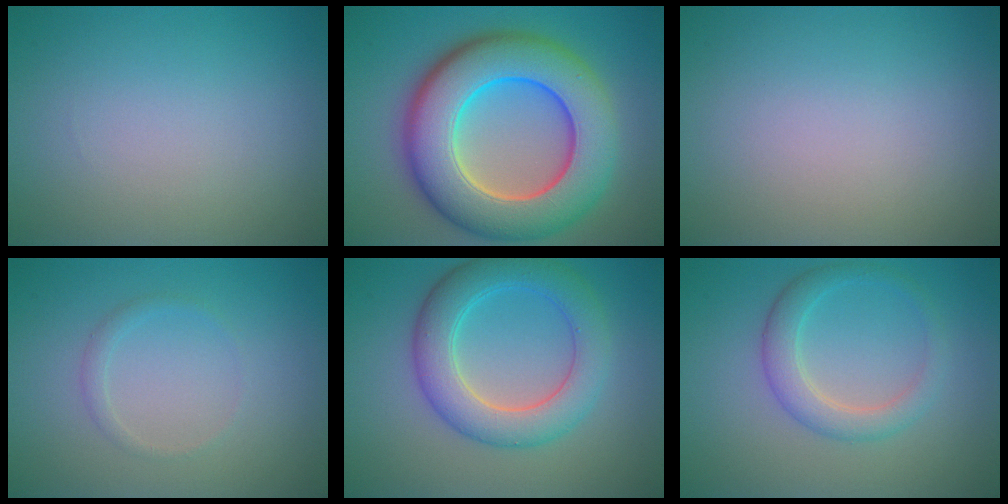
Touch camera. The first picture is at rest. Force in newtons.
{"total": 12.6, "press": 12.5, "slide": 0.8}
{"total": 0.0}
{"total": 0.9, "press": 0.9, "slide": 0.0}
{"total": 6.0, "press": 6.0, "slide": 0.1}
{"total": 3.0, "press": 3.0, "slide": 0.2}